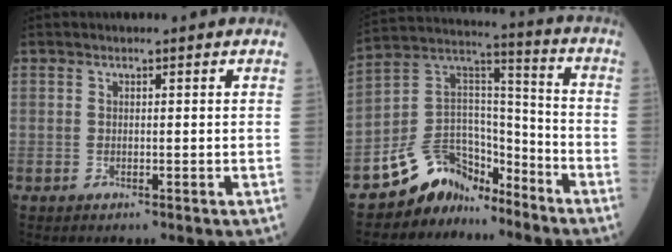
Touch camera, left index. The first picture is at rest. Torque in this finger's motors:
{"motor_torque": [1.01, 1.13, 0.21, 0.03]}